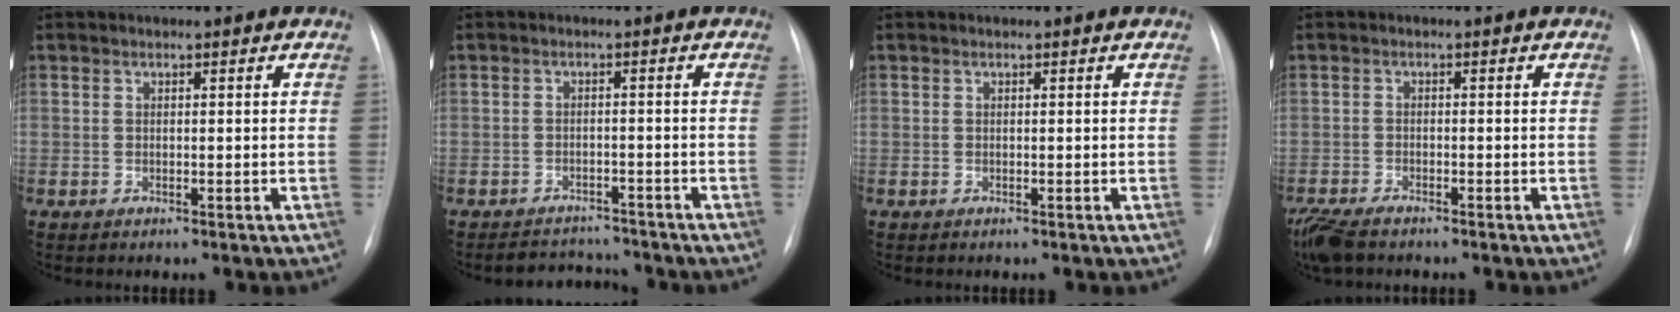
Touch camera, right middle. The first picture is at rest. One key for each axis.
{"total": 5.1, "fx": -4.9, "fy": 1.3, "fz": 0.0, "tx": 0.000, "ty": 0.008, "tz": -0.072}
{"total": 0.0}
{"total": 6.1, "fx": -4.8, "fy": 2.0, "fz": 3.1, "tx": -0.062, "ty": -0.015, "tz": -0.085}